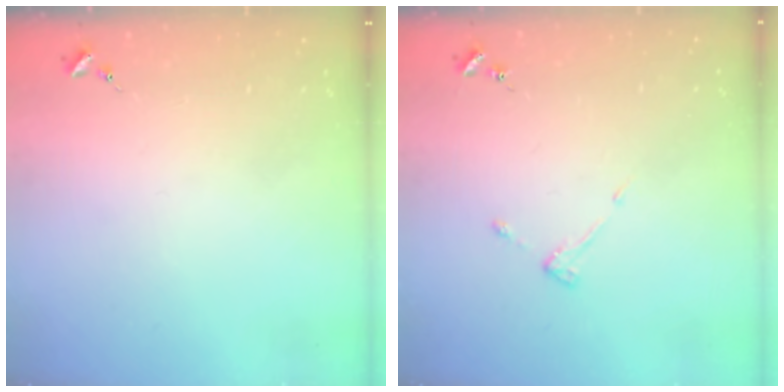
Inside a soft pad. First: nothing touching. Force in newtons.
{"total": 2.9, "press": 2.9, "slide": 0.5}